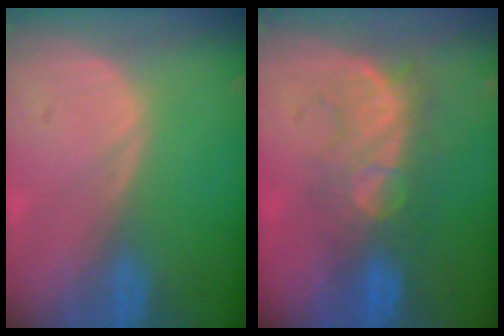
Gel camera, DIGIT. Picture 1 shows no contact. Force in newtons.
{"total": 8.2, "press": 7.9, "slide": 2.3}